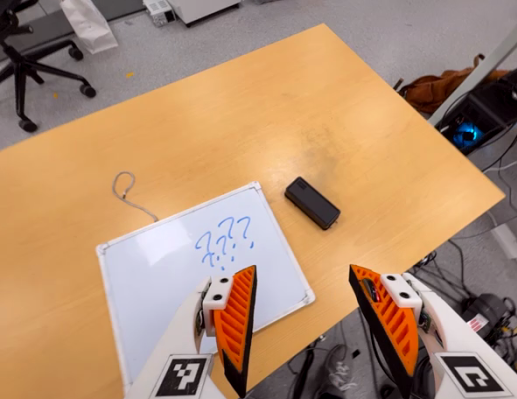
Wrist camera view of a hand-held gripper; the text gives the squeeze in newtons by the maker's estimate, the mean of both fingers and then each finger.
{"total": 0.0}